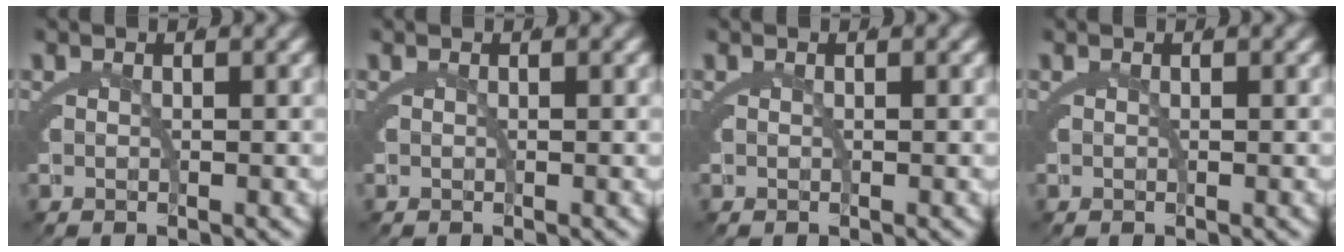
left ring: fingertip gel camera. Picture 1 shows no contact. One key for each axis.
{"total": 0.0}
{"total": 0.0}
{"total": 0.0}